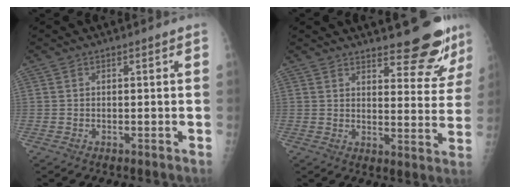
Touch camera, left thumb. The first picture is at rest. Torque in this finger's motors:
{"motor_torque": [-0.02, 0.02, 0.13, -0.12, 0.11]}